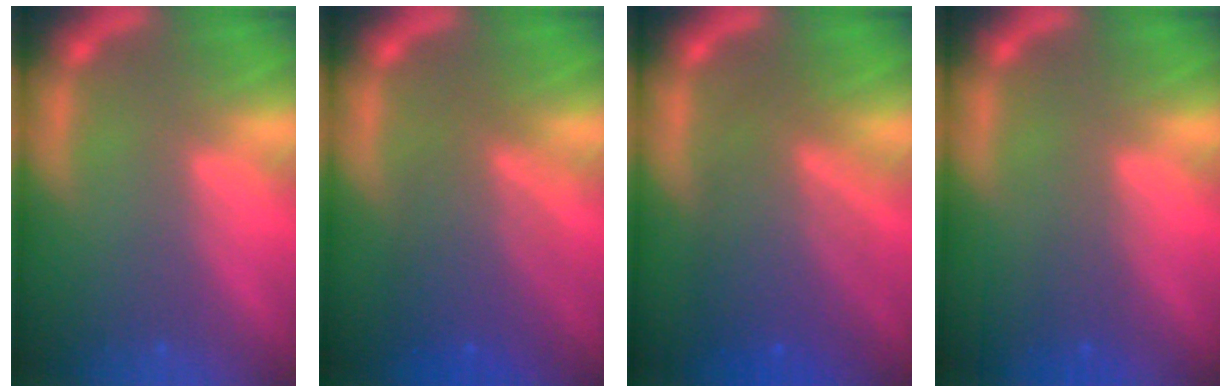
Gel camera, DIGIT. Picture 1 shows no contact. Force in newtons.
{"total": 6.0}
{"total": 7.5}
{"total": 1.5}